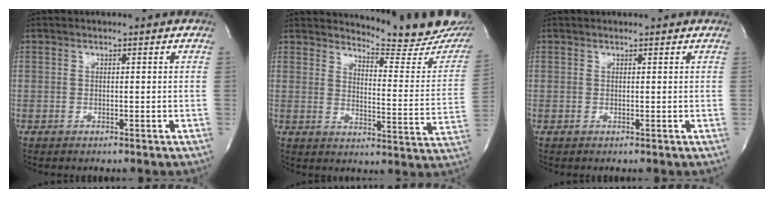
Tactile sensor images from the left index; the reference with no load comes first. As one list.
[{"total": 16.8, "force": [16.3, 1.0, 3.8], "torque": [-0.045, -0.119, 0.180]}, {"total": 1.5, "force": [1.5, 0.2, 0.2], "torque": [-0.012, 0.009, 0.018]}]